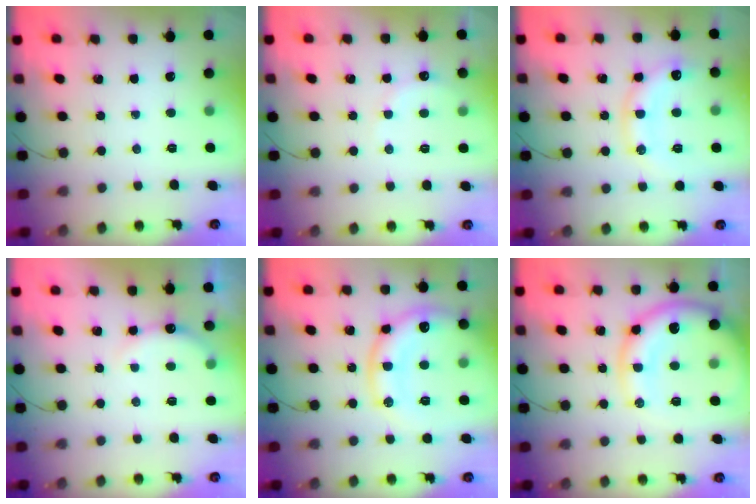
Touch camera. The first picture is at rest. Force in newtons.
{"total": 6.4, "press": 6.2, "slide": 1.3}
{"total": 12.9, "press": 12.8, "slide": 0.8}
{"total": 5.8, "press": 5.7, "slide": 1.1}
{"total": 18.5, "press": 18.4, "slide": 1.9}
{"total": 16.2, "press": 15.8, "slide": 3.7}